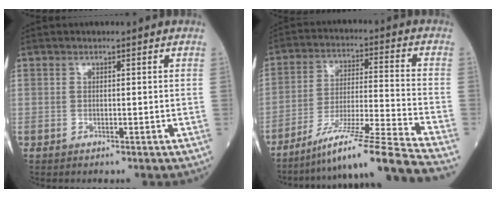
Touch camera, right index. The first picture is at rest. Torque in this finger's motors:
{"motor_torque": [-0.14, -0.69, 0.14, 0.03]}